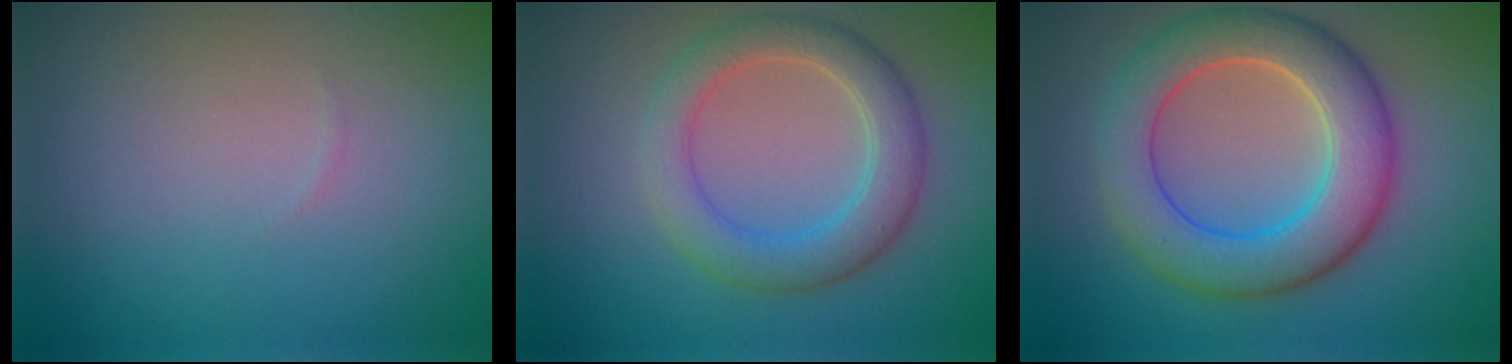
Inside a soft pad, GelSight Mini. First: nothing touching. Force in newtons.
{"total": 4.5, "press": 4.5, "slide": 0.3}
{"total": 7.5, "press": 7.5, "slide": 0.2}